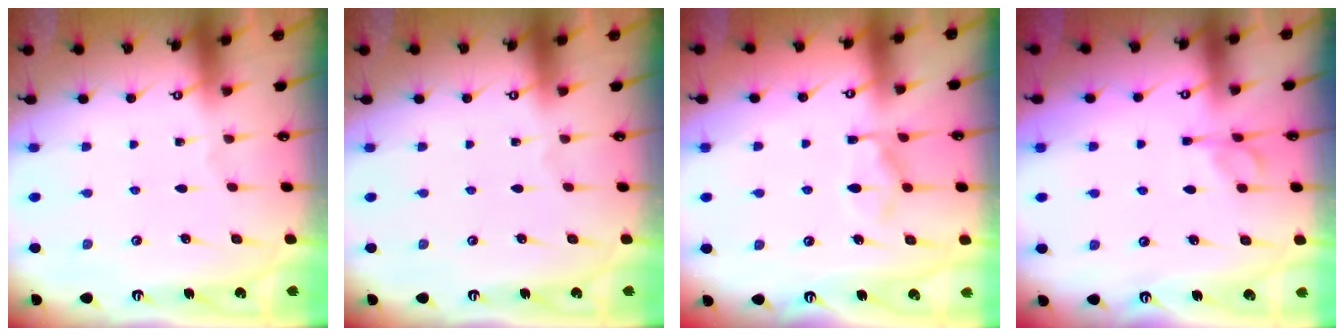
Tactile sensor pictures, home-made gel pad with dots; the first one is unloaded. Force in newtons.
{"total": 0.0}
{"total": 9.1, "press": 9.1, "slide": 0.8}
{"total": 4.4, "press": 4.4, "slide": 0.6}